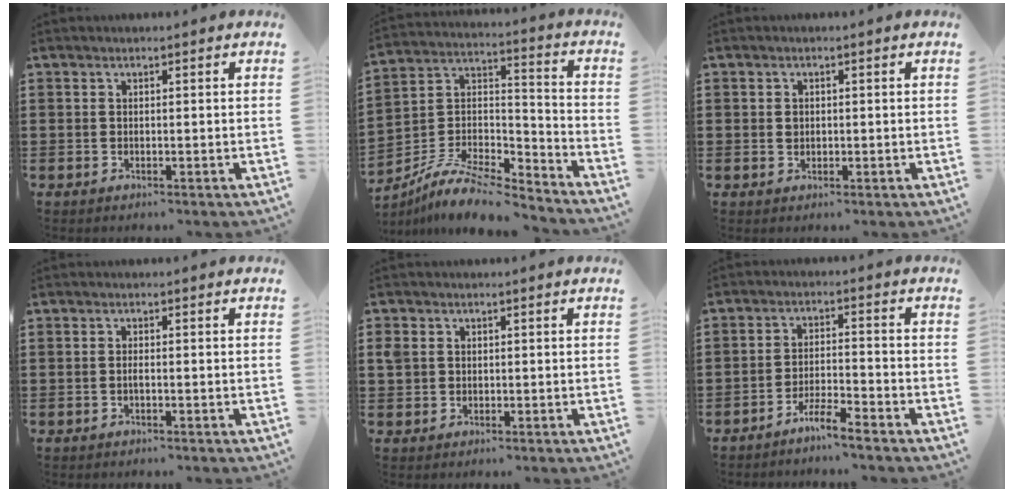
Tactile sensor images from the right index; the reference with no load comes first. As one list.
[{"total": 9.3, "force": [-7.8, 2.7, 4.4], "torque": [-0.097, 0.009, -0.160]}, {"total": 1.1, "force": [0.1, 0.7, 0.8], "torque": [-0.019, 0.002, 0.002]}, {"total": 0.9, "force": [-0.4, -0.1, 0.8], "torque": [-0.016, -0.007, -0.006]}, {"total": 2.1, "force": [0.5, 1.8, 1.0], "torque": [-0.025, 0.009, 0.009]}, {"total": 4.1, "force": [-3.7, -0.2, 1.8], "torque": [-0.040, 0.002, -0.073]}]